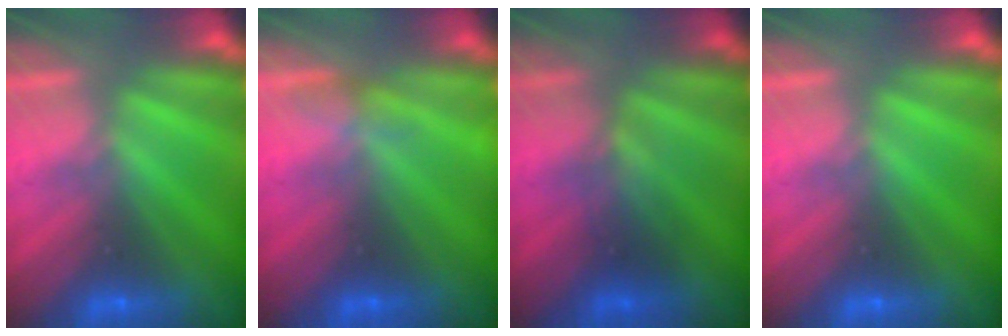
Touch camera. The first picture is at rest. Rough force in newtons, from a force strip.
{"total": 3.5}
{"total": 3.3}
{"total": 0.0}